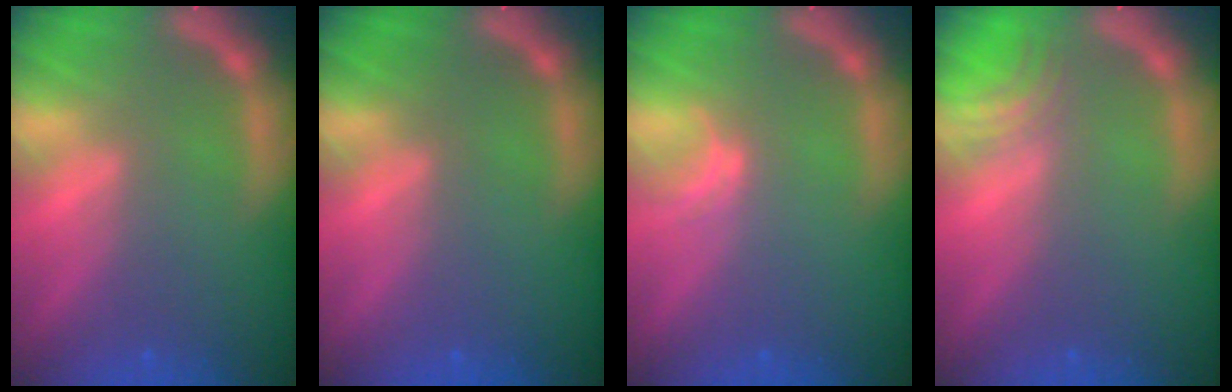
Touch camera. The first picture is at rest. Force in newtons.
{"total": 0.0}
{"total": 1.0}
{"total": 2.5}